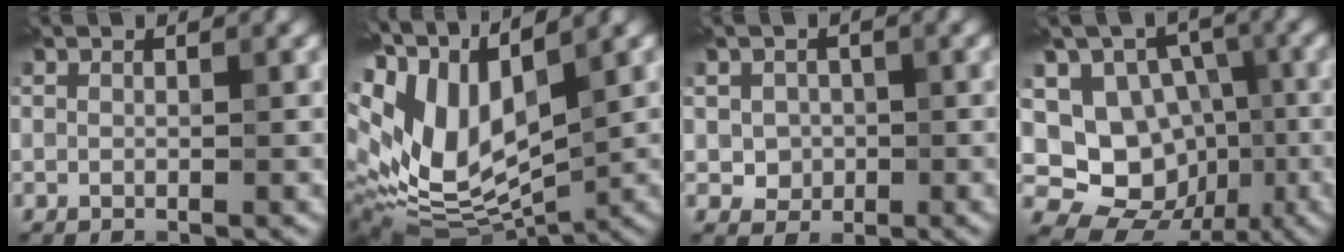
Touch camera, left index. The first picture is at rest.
{"total": 12.5, "force": [2.7, 6.8, 10.2], "torque": [-0.238, 0.003, 0.053]}
{"total": 2.3, "force": [-0.1, 2.0, 1.0], "torque": [-0.018, -0.003, -0.002]}
{"total": 11.3, "force": [-1.9, 9.8, 5.4], "torque": [-0.081, 0.012, -0.047]}